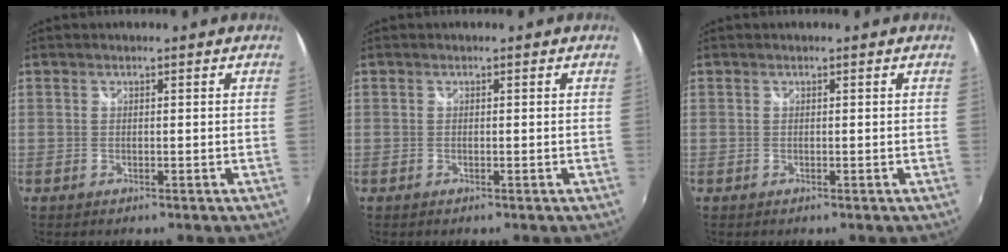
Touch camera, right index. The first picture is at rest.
{"total": 0.0}
{"total": 0.0}